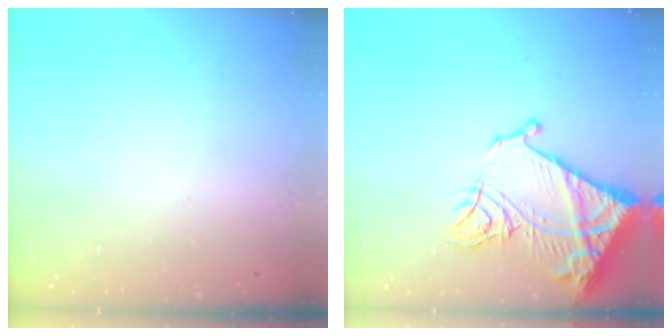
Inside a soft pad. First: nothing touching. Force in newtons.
{"total": 17.0, "press": 16.8, "slide": 2.0}